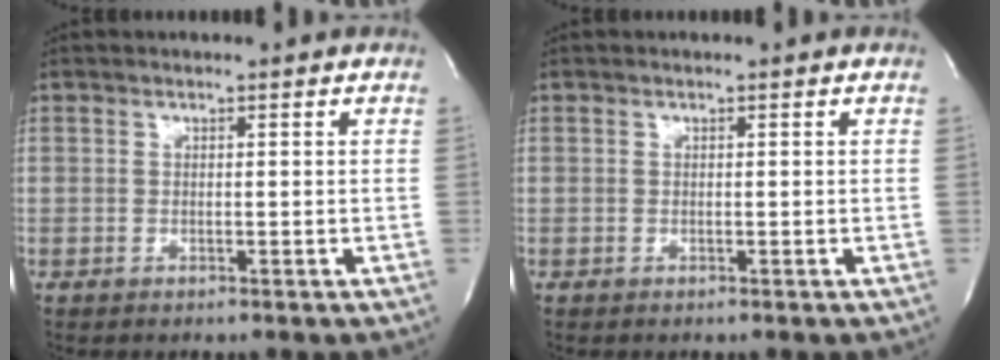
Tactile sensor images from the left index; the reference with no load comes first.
{"total": 0.0}